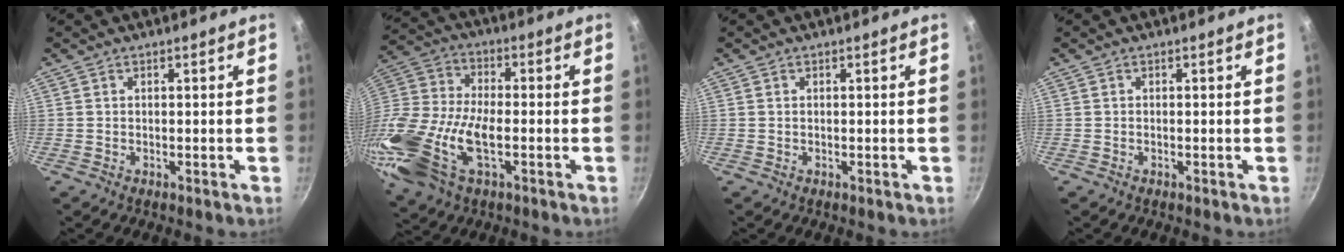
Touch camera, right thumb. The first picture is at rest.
{"total": 23.0, "force": [-6.4, 11.8, 18.6], "torque": [-0.459, -0.002, -0.114]}
{"total": 0.0}
{"total": 0.0}